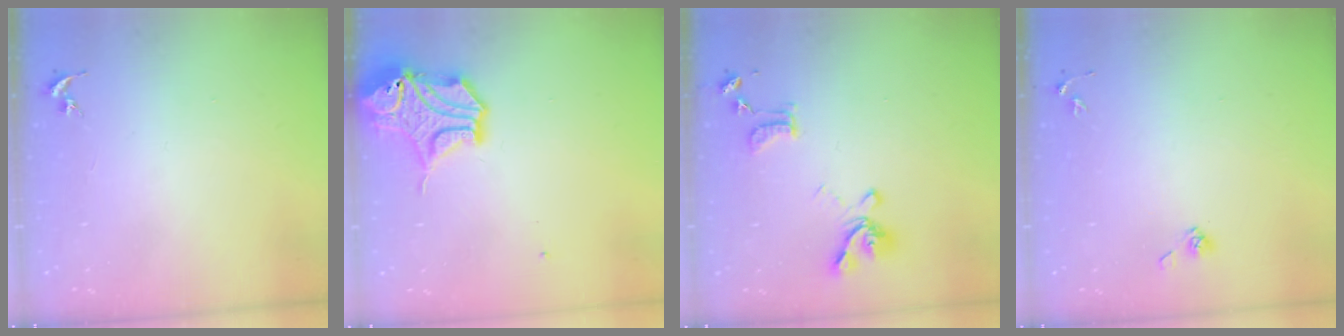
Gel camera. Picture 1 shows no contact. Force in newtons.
{"total": 14.5, "press": 14.4, "slide": 2.2}
{"total": 15.5, "press": 15.4, "slide": 1.6}
{"total": 3.8, "press": 3.4, "slide": 1.7}